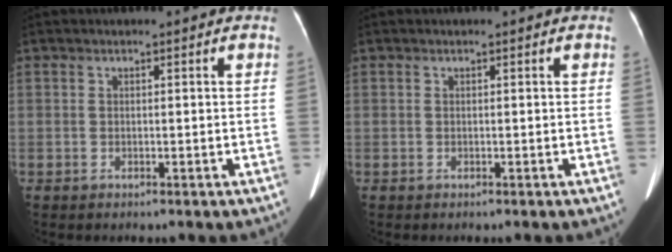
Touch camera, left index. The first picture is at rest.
{"total": 0.0}